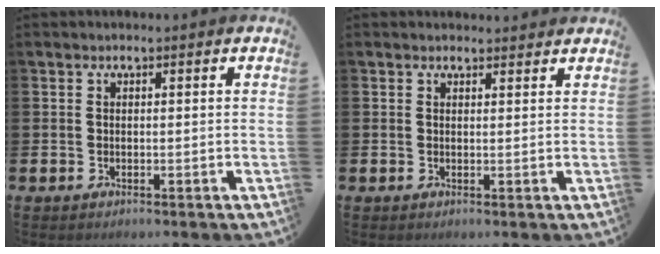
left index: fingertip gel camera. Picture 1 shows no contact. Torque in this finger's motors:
{"motor_torque": [0.72, -1.42, 0.11, -0.03]}